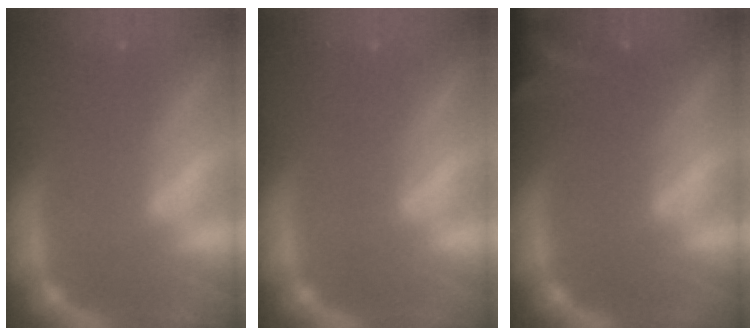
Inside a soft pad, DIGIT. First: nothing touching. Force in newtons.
{"total": 0.0}
{"total": 7.5}